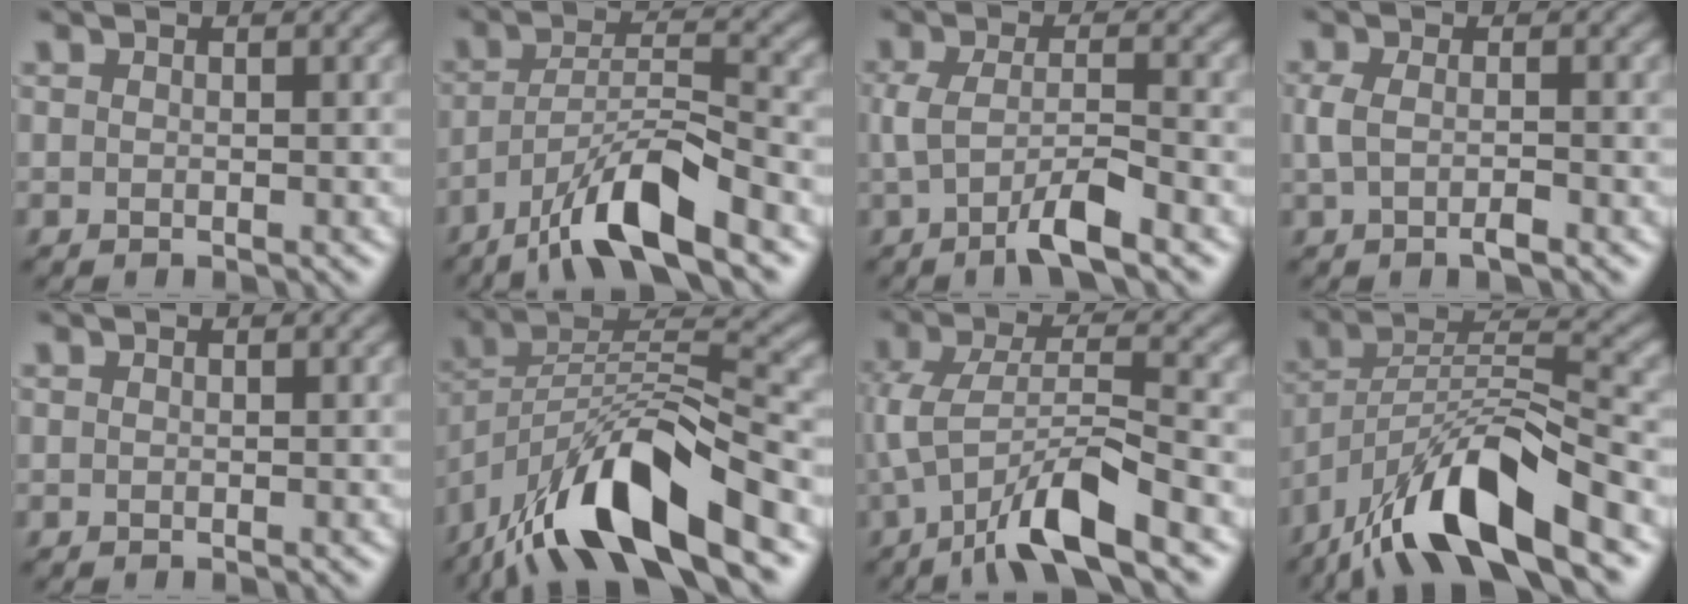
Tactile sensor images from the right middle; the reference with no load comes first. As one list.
[{"total": 7.9, "force": [-5.2, 1.5, 5.8], "torque": [-0.105, 0.009, -0.097]}, {"total": 4.5, "force": [-1.7, 1.1, 4.0], "torque": [-0.081, -0.001, -0.037]}, {"total": 2.3, "force": [-0.7, 0.8, 2.0], "torque": [-0.046, -0.005, -0.015]}, {"total": 0.0}, {"total": 12.0, "force": [-7.3, 3.7, 8.7], "torque": [-0.157, 0.009, -0.147]}, {"total": 8.2, "force": [-4.2, 2.1, 6.7], "torque": [-0.132, 0.005, -0.083]}, {"total": 11.2, "force": [-7.4, 3.0, 7.8], "torque": [-0.139, 0.010, -0.145]}]